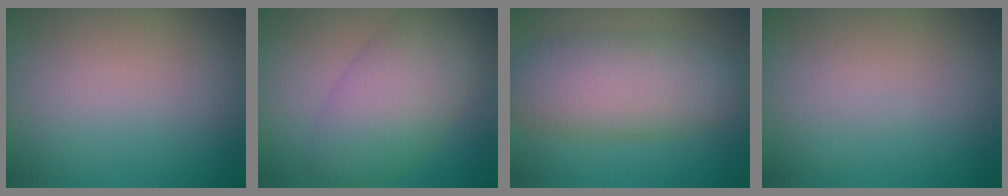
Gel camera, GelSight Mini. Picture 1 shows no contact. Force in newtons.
{"total": 7.4, "press": 7.4, "slide": 0.5}
{"total": 6.4, "press": 6.4, "slide": 0.1}
{"total": 0.0}